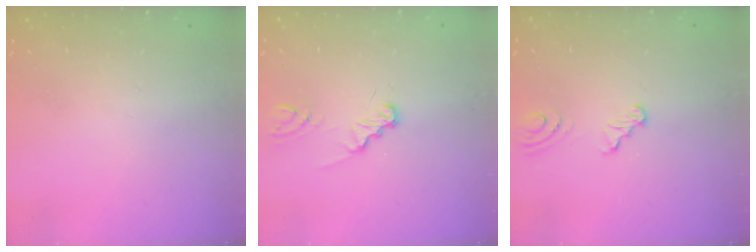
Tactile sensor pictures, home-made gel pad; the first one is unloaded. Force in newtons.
{"total": 1.8, "press": 1.8, "slide": 0.3}
{"total": 3.7, "press": 2.8, "slide": 2.3}